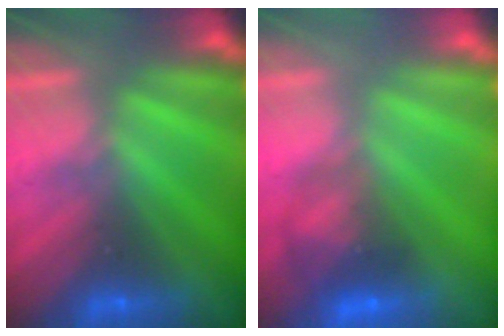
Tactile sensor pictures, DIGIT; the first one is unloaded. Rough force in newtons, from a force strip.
{"total": 9.1}